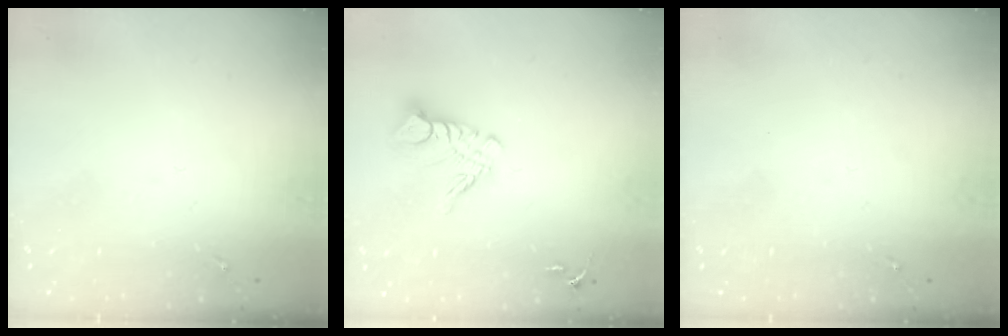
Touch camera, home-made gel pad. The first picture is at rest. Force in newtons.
{"total": 9.8, "press": 9.8, "slide": 0.9}
{"total": 0.0}